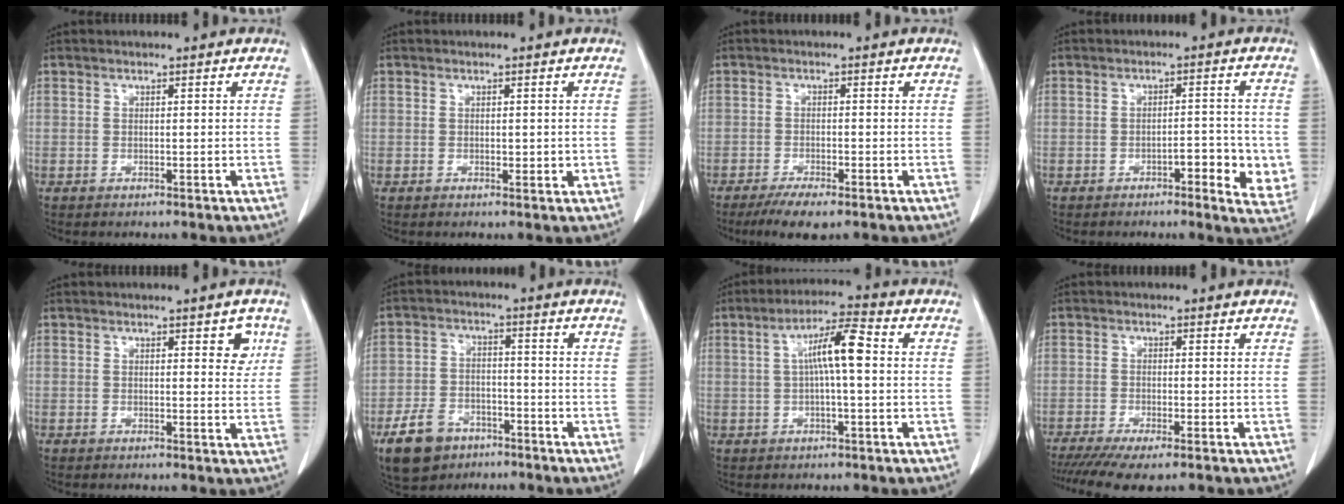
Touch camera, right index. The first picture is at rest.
{"total": 1.2, "force": [-0.1, 0.6, 1.0], "torque": [-0.013, -0.001, 0.001]}
{"total": 4.5, "force": [-3.2, 0.8, 3.1], "torque": [-0.057, -0.009, -0.053]}
{"total": 6.5, "force": [-1.9, 1.9, 5.9], "torque": [-0.066, 0.000, -0.023]}
{"total": 3.1, "force": [1.3, 1.2, 2.6], "torque": [-0.024, -0.001, 0.013]}
{"total": 8.4, "force": [-5.2, 5.5, 3.6], "torque": [-0.086, 0.002, -0.085]}
{"total": 7.5, "force": [0.8, 0.9, 7.4], "torque": [-0.134, 0.021, 0.009]}
{"total": 7.8, "force": [-6.0, 1.0, 4.8], "torque": [-0.074, -0.016, -0.096]}